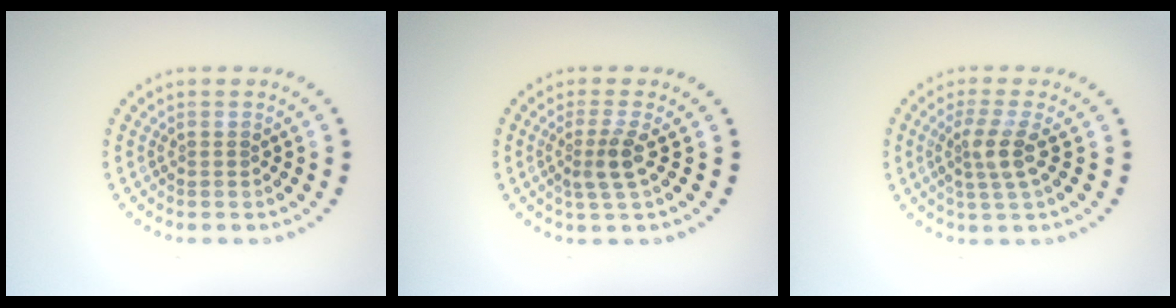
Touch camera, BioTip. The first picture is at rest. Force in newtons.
{"total": 2.4, "press": 1.8, "slide": 1.6}
{"total": 2.7, "press": 2.2, "slide": 1.6}